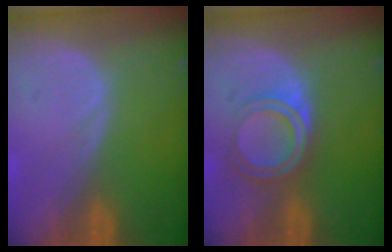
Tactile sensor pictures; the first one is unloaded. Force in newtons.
{"total": 4.7, "press": 4.6, "slide": 0.9}